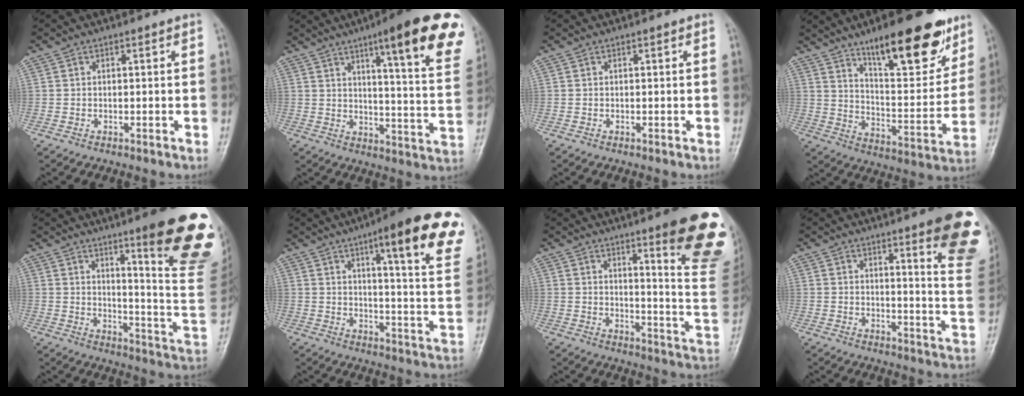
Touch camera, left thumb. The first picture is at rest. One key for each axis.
{"total": 22.9, "fx": 13.2, "fy": 4.1, "fz": 18.3, "tx": -0.219, "ty": -0.051, "tz": 0.167}
{"total": 0.0}
{"total": 20.9, "fx": 13.6, "fy": 6.6, "fz": 14.5, "tx": -0.168, "ty": -0.071, "tz": 0.215}
{"total": 22.6, "fx": 12.4, "fy": 3.1, "fz": 18.6, "tx": -0.199, "ty": -0.070, "tz": 0.169}
{"total": 22.3, "fx": 12.5, "fy": 4.4, "fz": 18.0, "tx": -0.211, "ty": -0.047, "tz": 0.155}
{"total": 19.3, "fx": 11.4, "fy": 2.7, "fz": 15.4, "tx": -0.159, "ty": -0.074, "tz": 0.144}
{"total": 16.0, "fx": 9.4, "fy": 2.5, "fz": 12.7, "tx": -0.122, "ty": -0.058, "tz": 0.106}